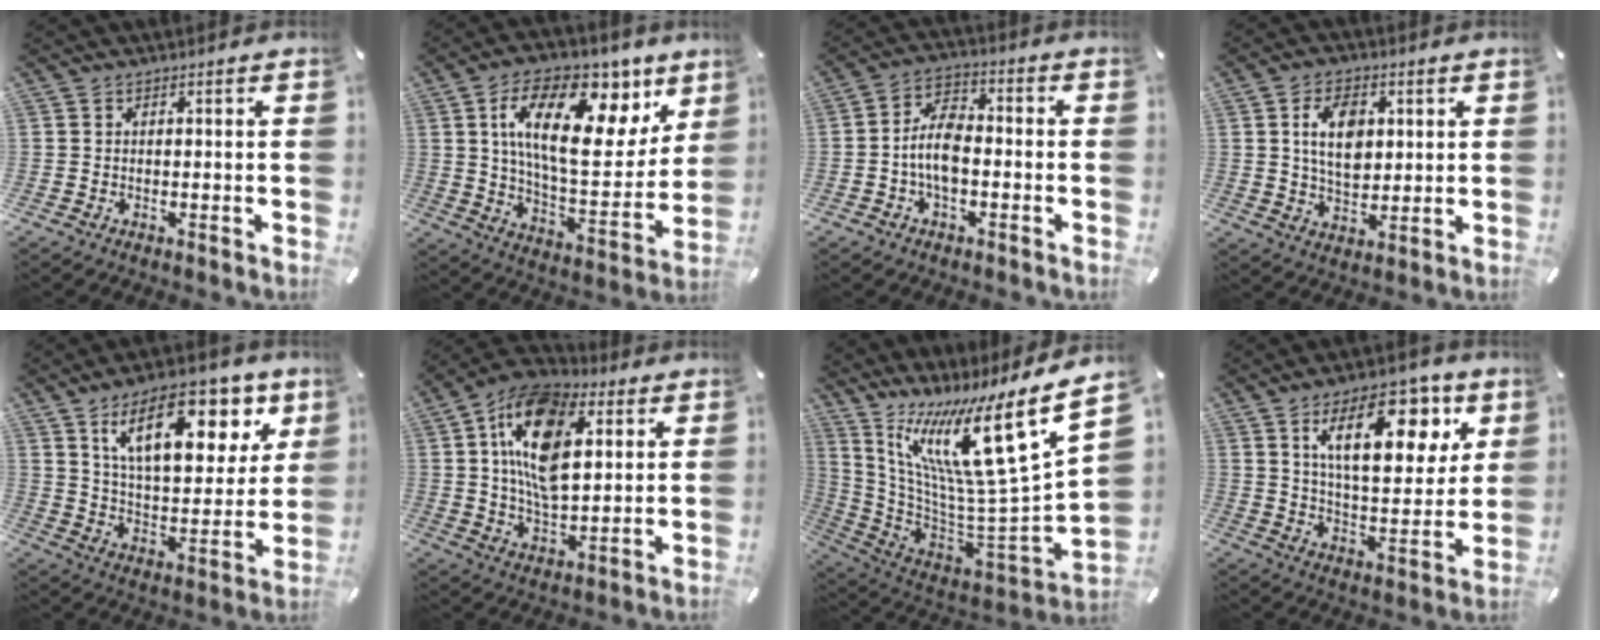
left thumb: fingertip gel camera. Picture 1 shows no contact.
{"total": 23.4, "force": [9.7, 11.4, 17.9], "torque": [-0.275, -0.042, 0.158]}
{"total": 8.5, "force": [-2.1, 4.8, 6.7], "torque": [-0.138, 0.015, -0.040]}
{"total": 9.9, "force": [2.4, 6.7, 7.0], "torque": [-0.127, 0.000, 0.038]}
{"total": 20.4, "force": [11.1, 10.0, 13.9], "torque": [-0.214, -0.039, 0.186]}
{"total": 18.7, "force": [6.1, 11.0, 13.9], "torque": [-0.269, -0.006, 0.104]}
{"total": 22.7, "force": [11.5, 4.7, 19.0], "torque": [-0.332, -0.111, 0.182]}
{"total": 19.7, "force": [9.4, 9.4, 14.5], "torque": [-0.220, -0.022, 0.151]}